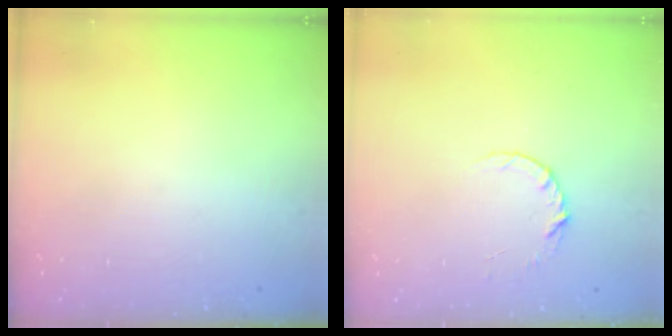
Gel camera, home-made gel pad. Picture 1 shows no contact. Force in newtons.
{"total": 4.8, "press": 4.8, "slide": 0.5}